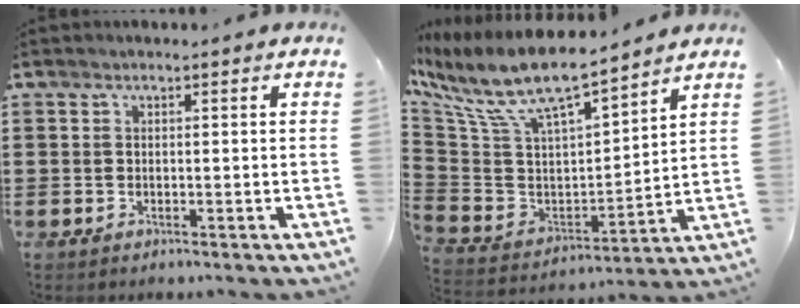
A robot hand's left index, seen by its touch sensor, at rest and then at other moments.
{"total": 11.3, "force": [8.5, 2.9, 6.9], "torque": [-0.174, -0.061, 0.145]}